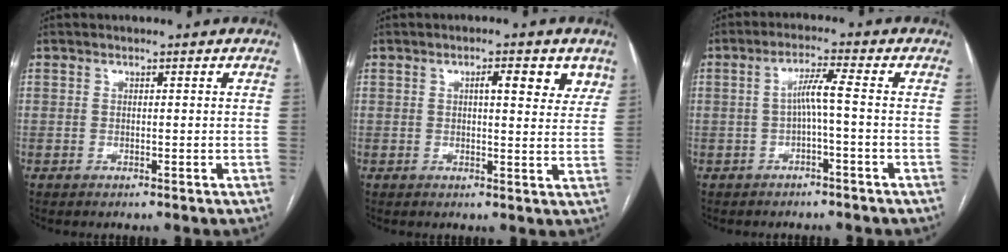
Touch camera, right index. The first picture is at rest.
{"total": 5.3, "force": [2.7, 1.5, 4.3], "torque": [-0.053, 0.004, 0.032]}
{"total": 3.8, "force": [-0.7, -0.4, 3.8], "torque": [-0.070, 0.015, -0.008]}